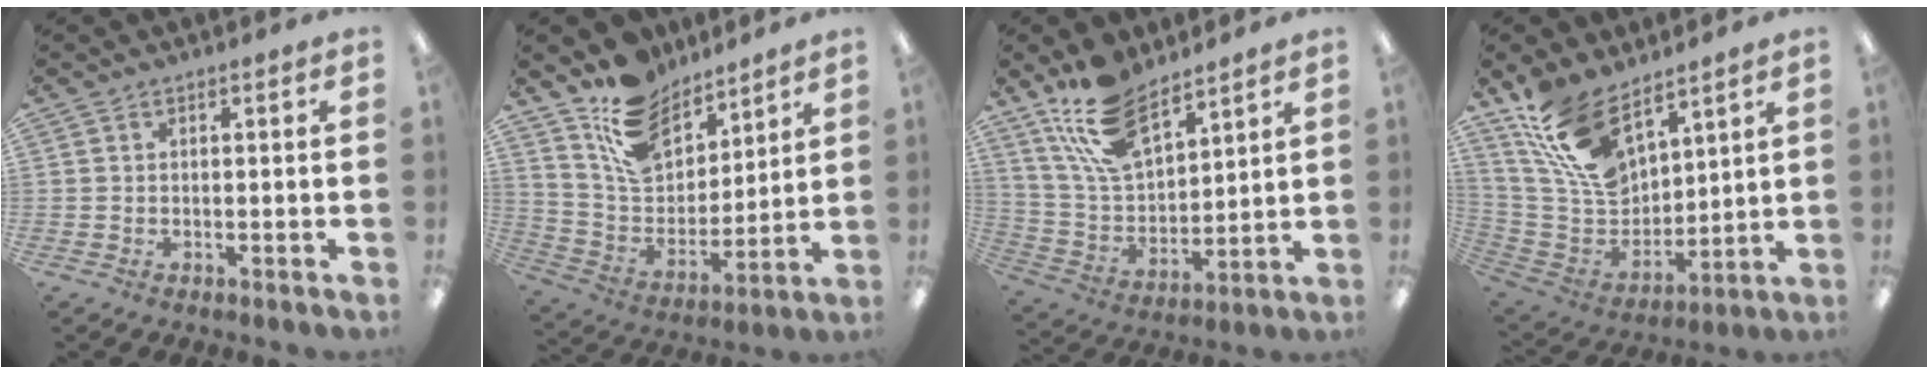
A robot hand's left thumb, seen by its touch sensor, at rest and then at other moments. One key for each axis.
{"total": 15.8, "fx": 11.4, "fy": 9.1, "fz": 6.0, "tx": -0.127, "ty": -0.067, "tz": 0.220}
{"total": 16.2, "fx": 11.5, "fy": 7.3, "fz": 8.8, "tx": -0.188, "ty": -0.046, "tz": 0.215}
{"total": 16.8, "fx": 11.3, "fy": 8.6, "fz": 9.0, "tx": -0.199, "ty": -0.048, "tz": 0.216}